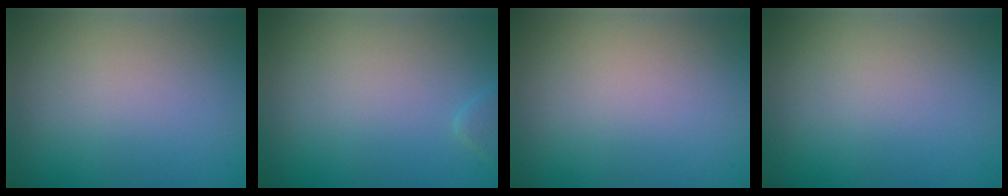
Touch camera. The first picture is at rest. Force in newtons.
{"total": 0.8, "press": 0.8, "slide": 0.0}
{"total": 0.0}
{"total": 0.0}